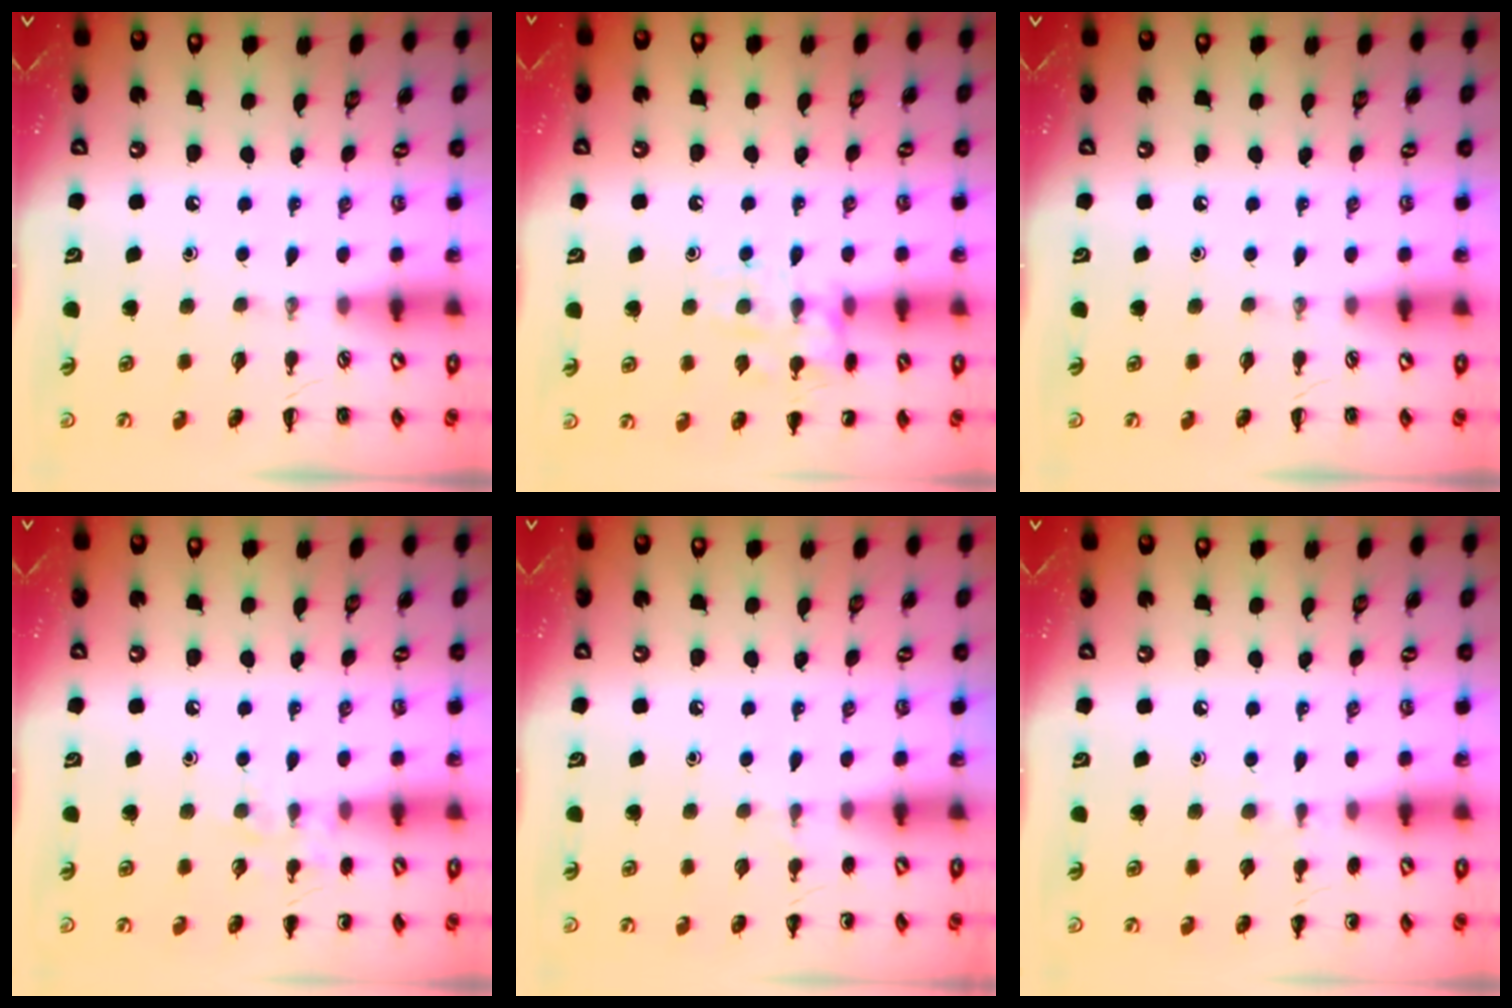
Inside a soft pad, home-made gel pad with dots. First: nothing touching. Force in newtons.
{"total": 11.8, "press": 11.7, "slide": 0.6}
{"total": 0.0}
{"total": 7.4, "press": 7.1, "slide": 1.9}
{"total": 5.0, "press": 4.8, "slide": 1.5}
{"total": 4.9, "press": 4.7, "slide": 1.5}